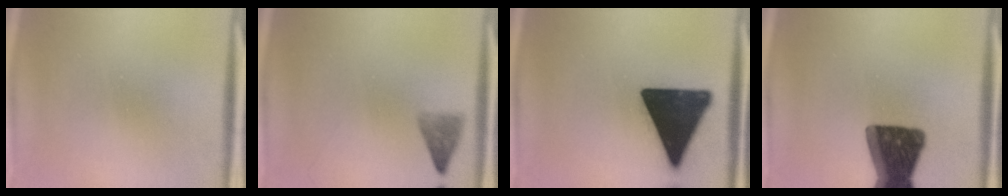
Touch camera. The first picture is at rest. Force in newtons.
{"total": 2.0}
{"total": 19.0}
{"total": 16.9}